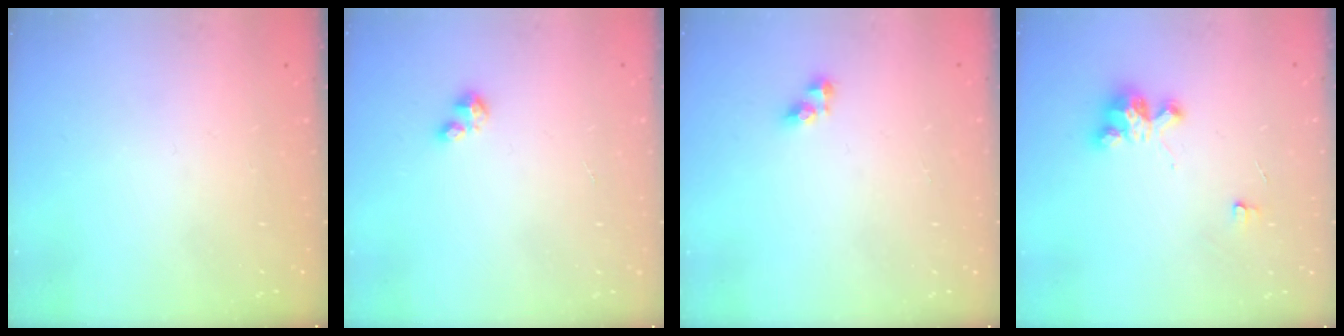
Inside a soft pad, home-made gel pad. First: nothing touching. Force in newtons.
{"total": 2.0, "press": 2.0, "slide": 0.4}
{"total": 5.0, "press": 5.0, "slide": 0.7}
{"total": 5.6, "press": 5.6, "slide": 0.2}